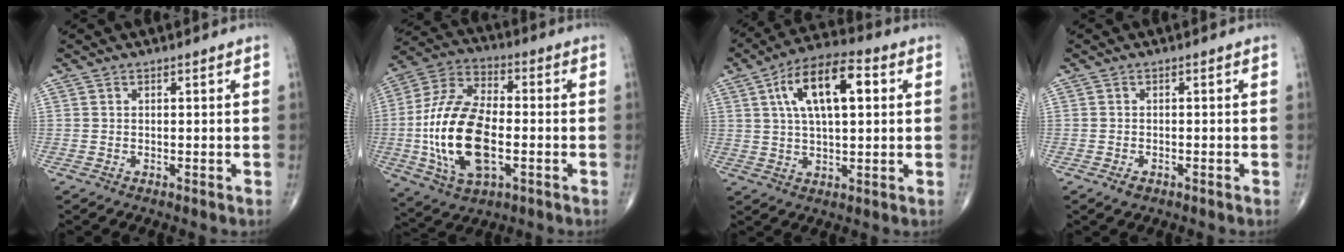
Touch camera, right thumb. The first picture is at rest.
{"total": 20.9, "force": [-3.3, 10.9, 17.5], "torque": [-0.349, 0.014, -0.054]}
{"total": 14.0, "force": [3.9, 6.0, 12.1], "torque": [-0.204, 0.015, 0.061]}
{"total": 1.6, "force": [-1.0, 0.9, 1.0], "torque": [-0.019, 0.002, -0.015]}